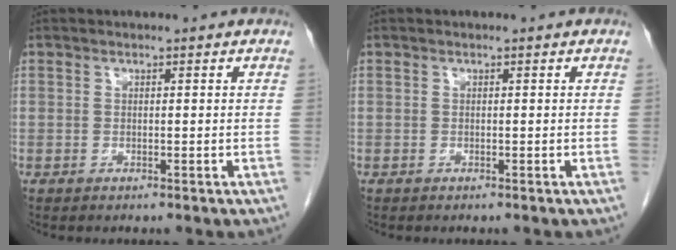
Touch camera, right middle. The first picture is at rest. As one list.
[{"total": 0.0}]